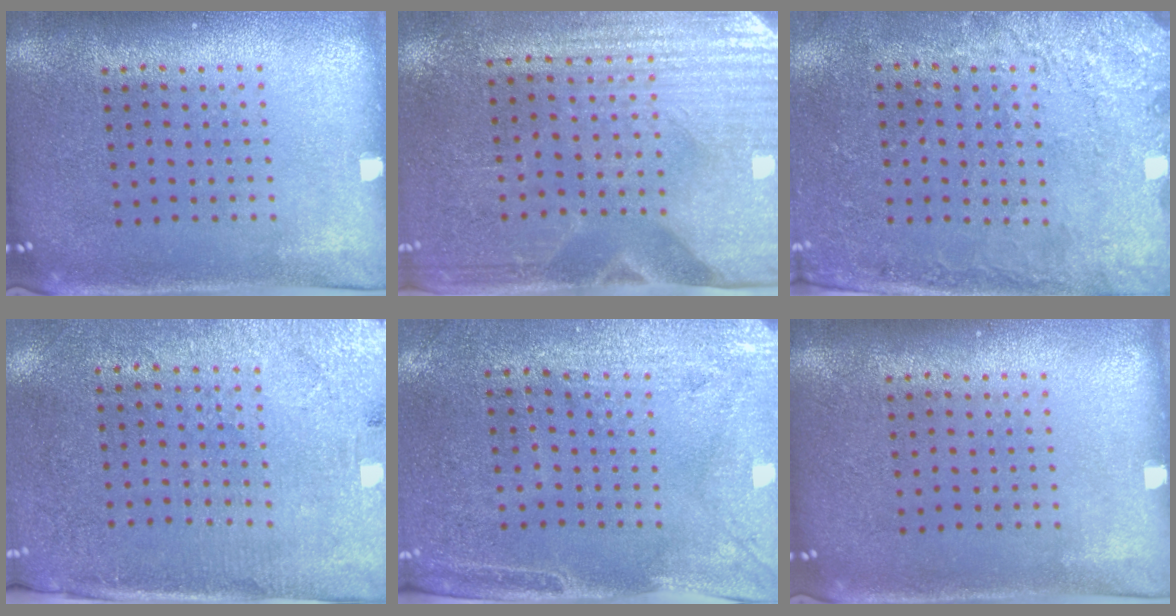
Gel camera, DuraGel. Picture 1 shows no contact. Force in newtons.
{"total": 3.4, "press": 3.1, "slide": 1.4}
{"total": 2.6, "press": 2.3, "slide": 1.2}
{"total": 2.8, "press": 2.4, "slide": 1.3}
{"total": 2.9, "press": 2.4, "slide": 1.5}
{"total": 0.0}